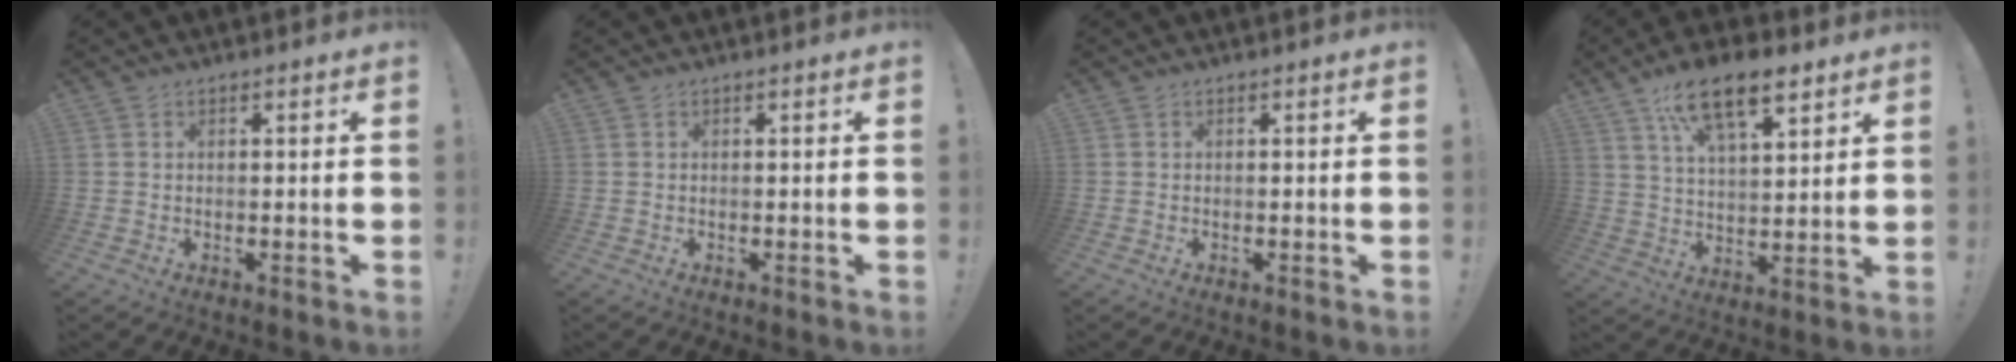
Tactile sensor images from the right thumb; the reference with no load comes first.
{"total": 0.0}
{"total": 0.0}
{"total": 14.3, "force": [9.1, 5.9, 9.4], "torque": [-0.153, -0.042, 0.159]}